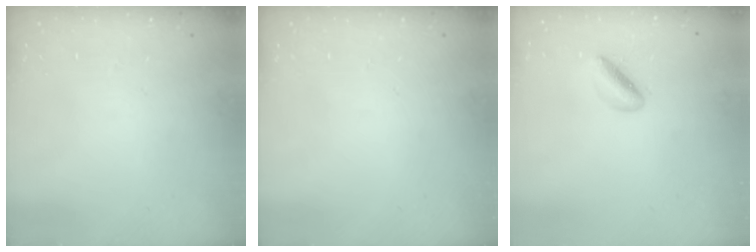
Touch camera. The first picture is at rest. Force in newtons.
{"total": 0.0}
{"total": 3.2, "press": 3.2, "slide": 0.6}